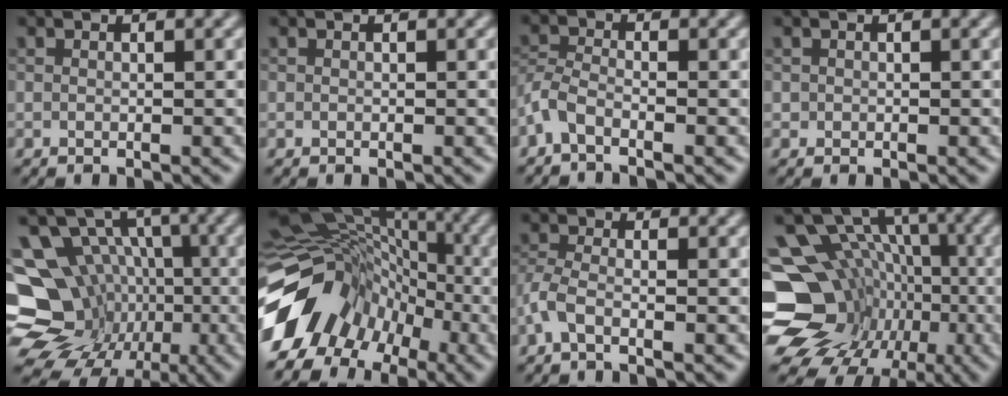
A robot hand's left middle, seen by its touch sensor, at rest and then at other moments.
{"total": 0.0}
{"total": 2.4, "force": [-1.8, 0.8, 1.5], "torque": [-0.038, -0.001, -0.049]}
{"total": 0.5, "force": [0.0, 0.5, 0.0], "torque": [0.007, -0.003, -0.001]}
{"total": 15.3, "force": [-4.9, 13.3, 6.0], "torque": [-0.112, -0.012, -0.085]}
{"total": 12.6, "force": [-6.3, 9.6, 5.3], "torque": [-0.111, 0.009, -0.112]}
{"total": 2.2, "force": [-1.3, 0.7, 1.6], "torque": [-0.042, -0.002, -0.039]}
{"total": 16.5, "force": [-4.6, 13.9, 7.6], "torque": [-0.145, -0.004, -0.061]}